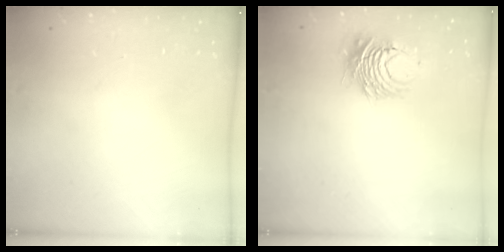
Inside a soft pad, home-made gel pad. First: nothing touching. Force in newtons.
{"total": 8.9, "press": 8.9, "slide": 0.7}